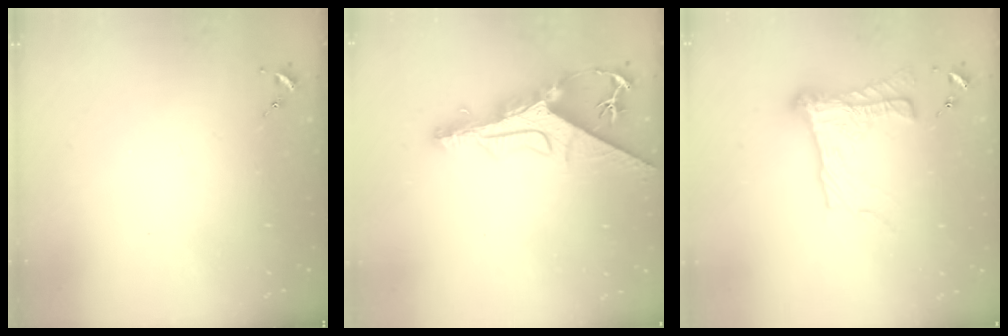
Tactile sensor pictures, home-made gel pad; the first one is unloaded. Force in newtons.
{"total": 13.9, "press": 13.8, "slide": 1.4}
{"total": 16.6, "press": 16.6, "slide": 1.4}